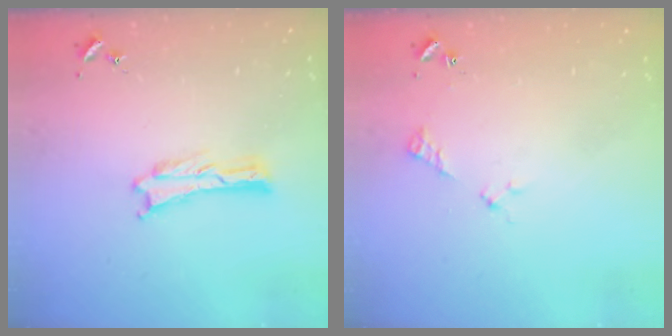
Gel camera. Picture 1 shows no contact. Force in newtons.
{"total": 2.5, "press": 2.5, "slide": 0.3}